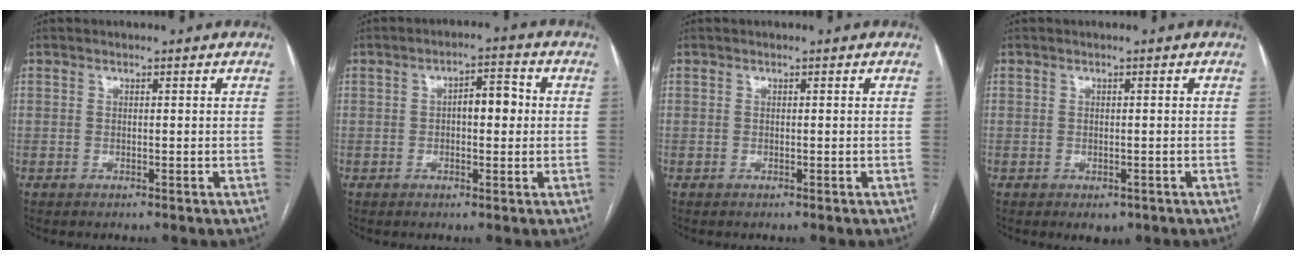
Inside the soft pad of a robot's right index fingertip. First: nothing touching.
{"total": 4.7, "force": [0.2, 1.9, 4.3], "torque": [-0.062, 0.018, 0.002]}
{"total": 0.0}
{"total": 2.2, "force": [-1.1, 1.4, 1.2], "torque": [-0.007, 0.000, -0.005]}